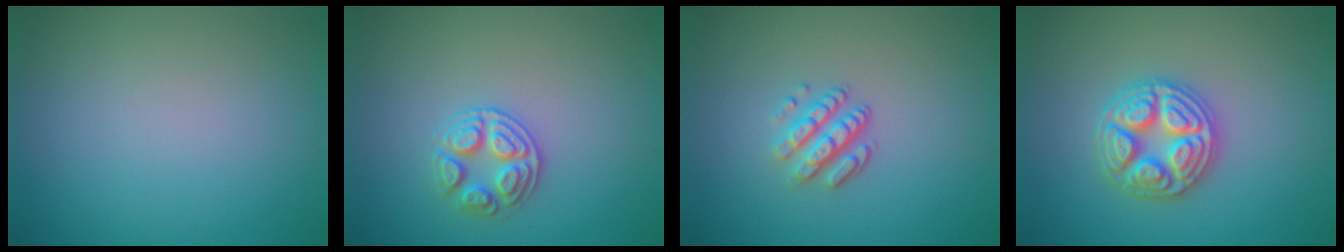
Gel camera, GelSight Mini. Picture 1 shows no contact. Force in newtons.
{"total": 2.6, "press": 2.6, "slide": 0.6}
{"total": 3.3, "press": 2.3, "slide": 2.3}
{"total": 4.7, "press": 4.7, "slide": 0.5}